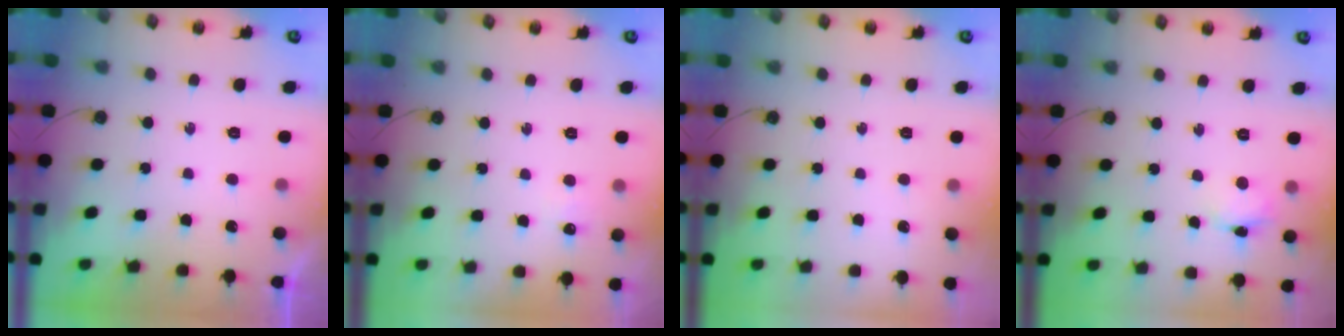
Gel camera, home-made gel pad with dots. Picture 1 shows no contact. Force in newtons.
{"total": 4.9, "press": 4.8, "slide": 0.6}
{"total": 0.0}
{"total": 4.5, "press": 4.5, "slide": 0.4}